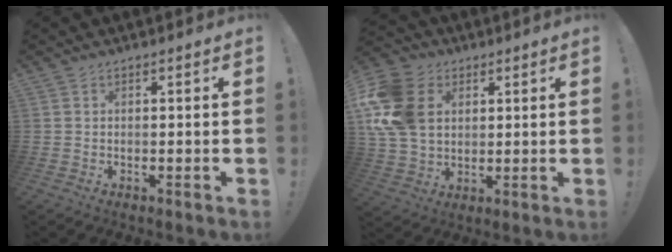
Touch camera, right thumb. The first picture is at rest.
{"total": 17.8, "force": [4.4, 13.7, 10.5], "torque": [-0.198, -0.010, 0.086]}